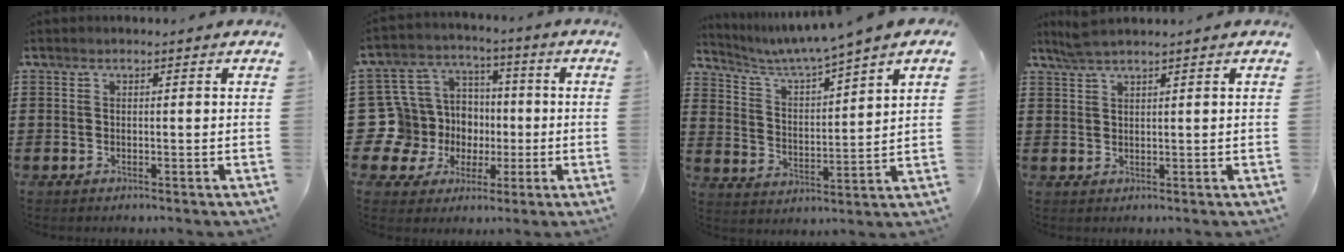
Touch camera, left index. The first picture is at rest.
{"total": 12.5, "force": [-1.6, 12.1, 2.4], "torque": [-0.130, 0.000, -0.008]}
{"total": 4.6, "force": [4.1, -1.1, 1.6], "torque": [-0.052, -0.036, 0.062]}
{"total": 2.4, "force": [2.0, 0.1, 1.3], "torque": [-0.029, 0.003, 0.039]}